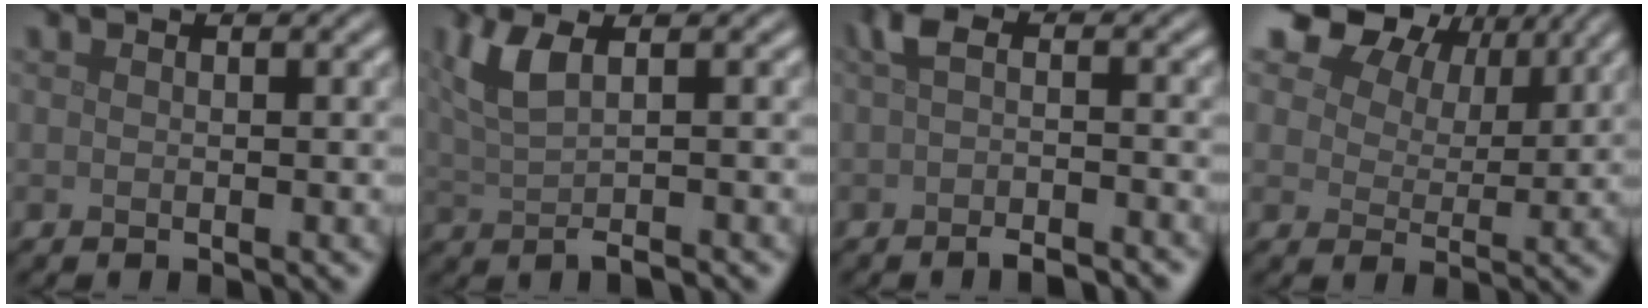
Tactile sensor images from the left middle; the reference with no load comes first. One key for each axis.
{"total": 3.8, "fx": 0.7, "fy": 1.3, "fz": 3.6, "tx": -0.064, "ty": 0.006, "tz": 0.010}
{"total": 3.4, "fx": -1.3, "fy": 1.1, "fz": 3.0, "tx": -0.054, "ty": -0.007, "tz": -0.025}
{"total": 12.4, "fx": 8.4, "fy": 6.9, "fz": 6.0, "tx": -0.136, "ty": 0.014, "tz": 0.142}